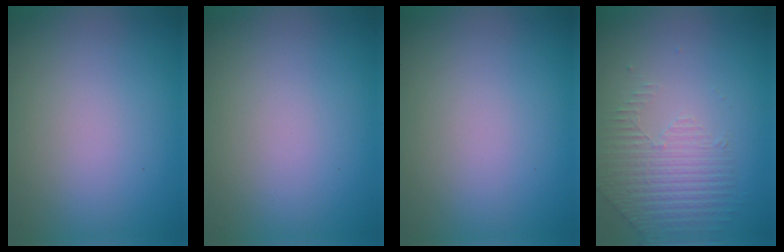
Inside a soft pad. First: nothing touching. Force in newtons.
{"total": 0.0}
{"total": 0.0}
{"total": 1.7, "press": 1.3, "slide": 1.1}